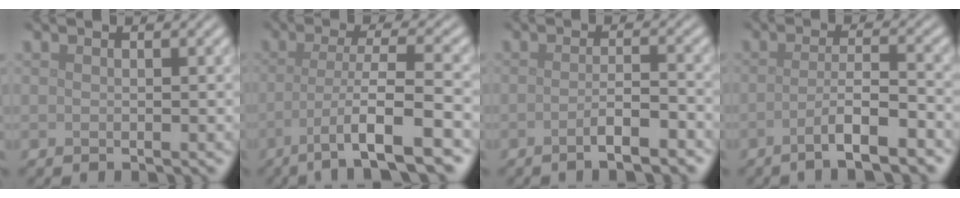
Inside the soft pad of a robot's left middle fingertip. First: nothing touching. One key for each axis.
{"total": 7.2, "fx": -3.4, "fy": 1.4, "fz": 6.2, "tx": -0.095, "ty": 0.004, "tz": -0.062}
{"total": 3.2, "fx": -1.7, "fy": 0.7, "fz": 2.6, "tx": -0.041, "ty": 0.004, "tz": -0.035}
{"total": 4.8, "fx": -2.6, "fy": 0.9, "fz": 3.9, "tx": -0.064, "ty": 0.001, "tz": -0.052}